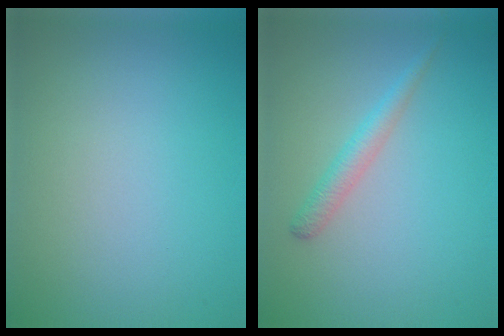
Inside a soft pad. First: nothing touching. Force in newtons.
{"total": 1.9, "press": 1.9, "slide": 0.0}